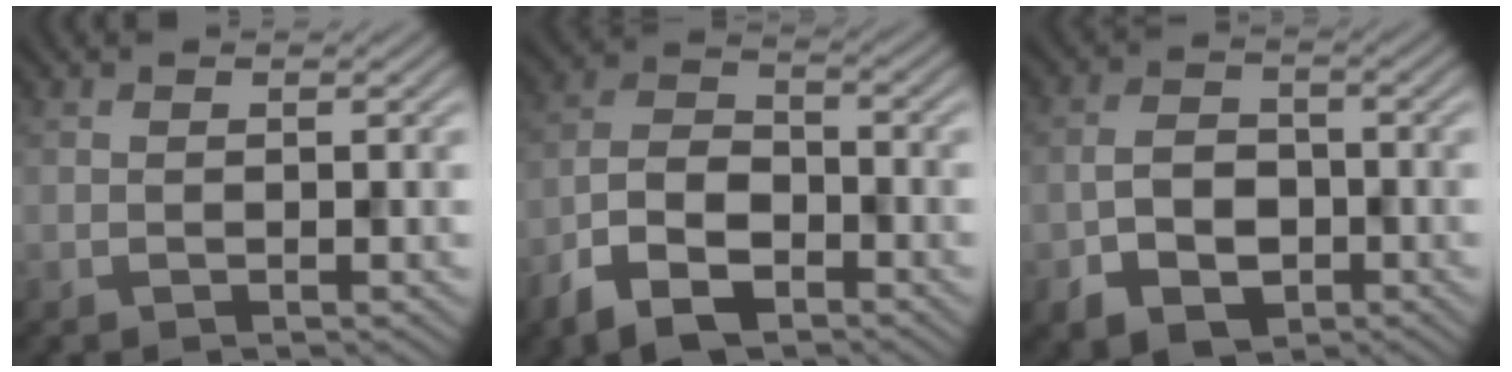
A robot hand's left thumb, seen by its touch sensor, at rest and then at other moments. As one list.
[{"total": 8.8, "force": [-5.5, 4.5, 5.3], "torque": [-0.113, -0.011, -0.118]}, {"total": 5.5, "force": [-2.4, 3.8, 3.2], "torque": [-0.065, -0.006, -0.048]}]